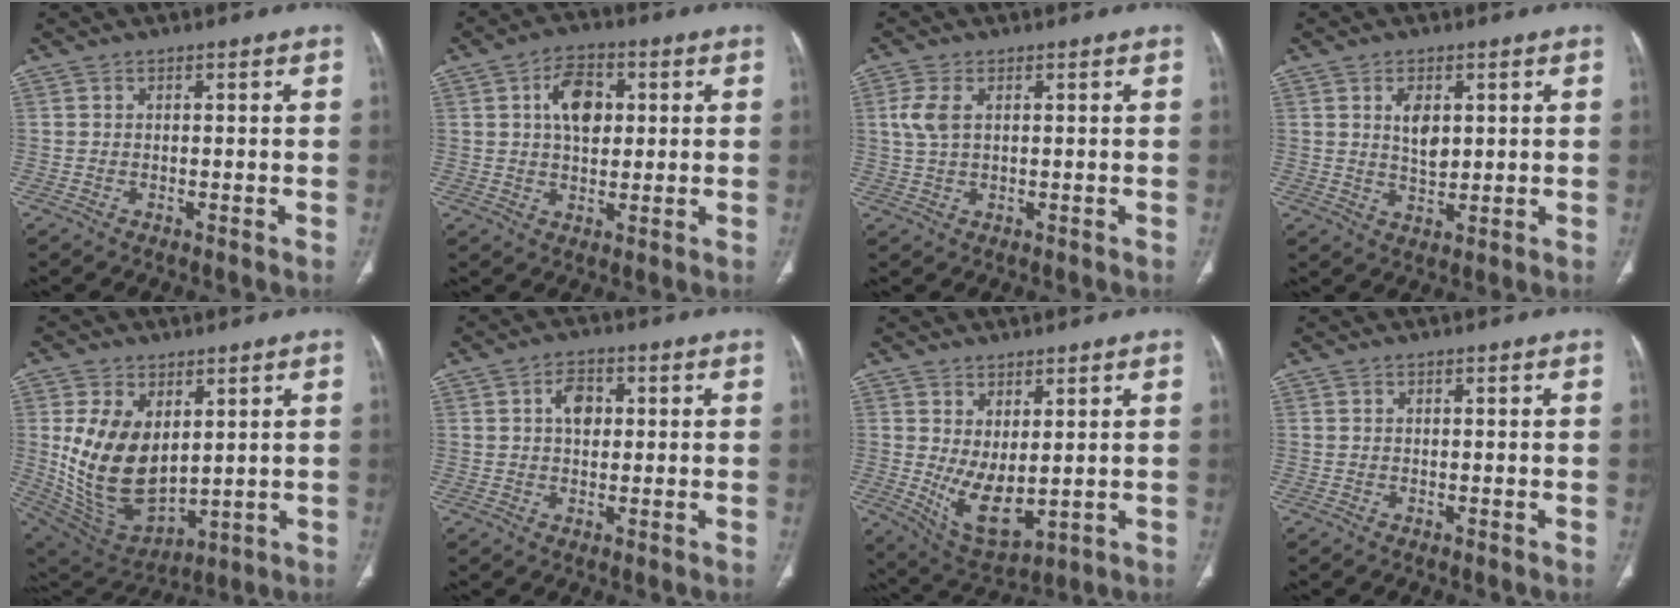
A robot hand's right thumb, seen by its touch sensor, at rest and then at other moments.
{"total": 8.2, "force": [2.0, 5.2, 6.0], "torque": [-0.079, 0.002, 0.030]}
{"total": 4.0, "force": [1.0, 2.1, 3.3], "torque": [-0.088, 0.005, 0.021]}
{"total": 5.2, "force": [1.5, 2.9, 4.0], "torque": [-0.057, -0.011, 0.032]}
{"total": 16.4, "force": [2.9, 10.1, 12.5], "torque": [-0.215, -0.023, 0.085]}
{"total": 4.5, "force": [1.0, 3.0, 3.1], "torque": [-0.041, 0.003, 0.014]}
{"total": 9.0, "force": [0.8, 4.5, 7.7], "torque": [-0.127, -0.027, 0.041]}
{"total": 0.0}